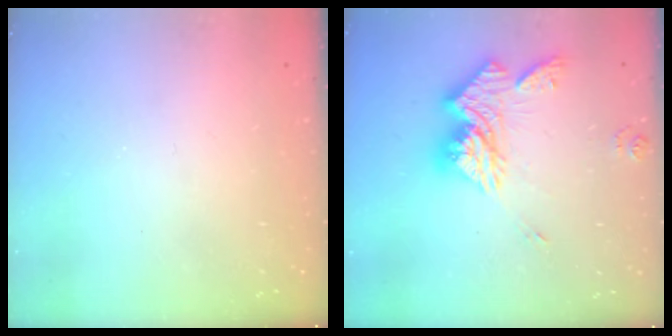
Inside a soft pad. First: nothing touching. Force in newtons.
{"total": 16.0, "press": 15.9, "slide": 1.7}